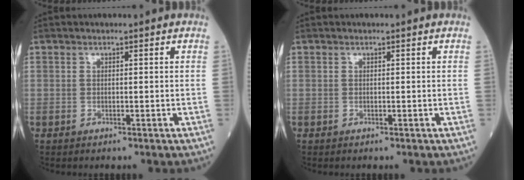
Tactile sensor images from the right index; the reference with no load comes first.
{"total": 0.0}